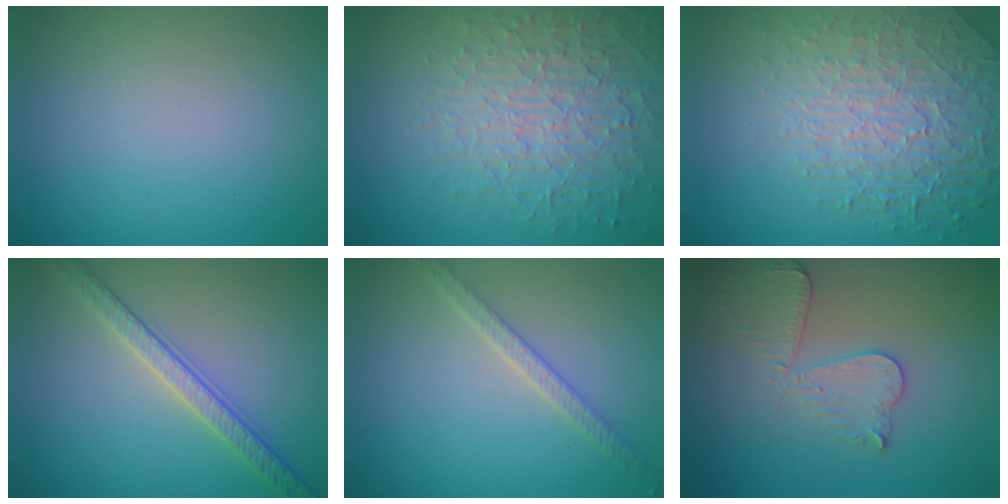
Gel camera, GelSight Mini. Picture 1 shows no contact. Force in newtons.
{"total": 6.0, "press": 5.0, "slide": 3.3}
{"total": 8.4, "press": 5.7, "slide": 6.2}
{"total": 3.3, "press": 3.2, "slide": 1.0}
{"total": 2.1, "press": 2.0, "slide": 0.6}
{"total": 3.3, "press": 2.9, "slide": 1.4}